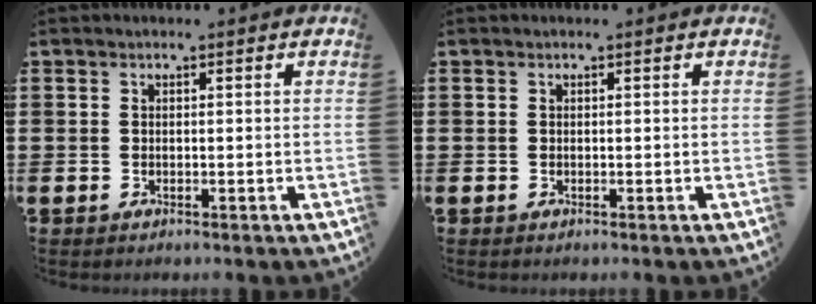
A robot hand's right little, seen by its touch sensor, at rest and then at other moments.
{"total": 0.0}